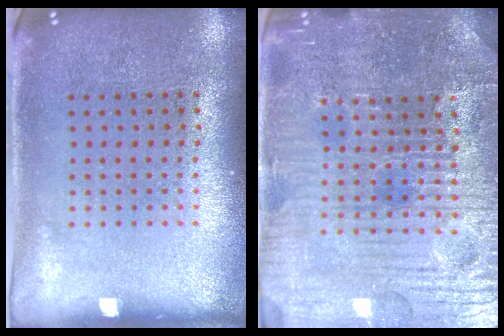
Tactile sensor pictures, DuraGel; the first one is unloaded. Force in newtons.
{"total": 5.3, "press": 5.0, "slide": 1.5}